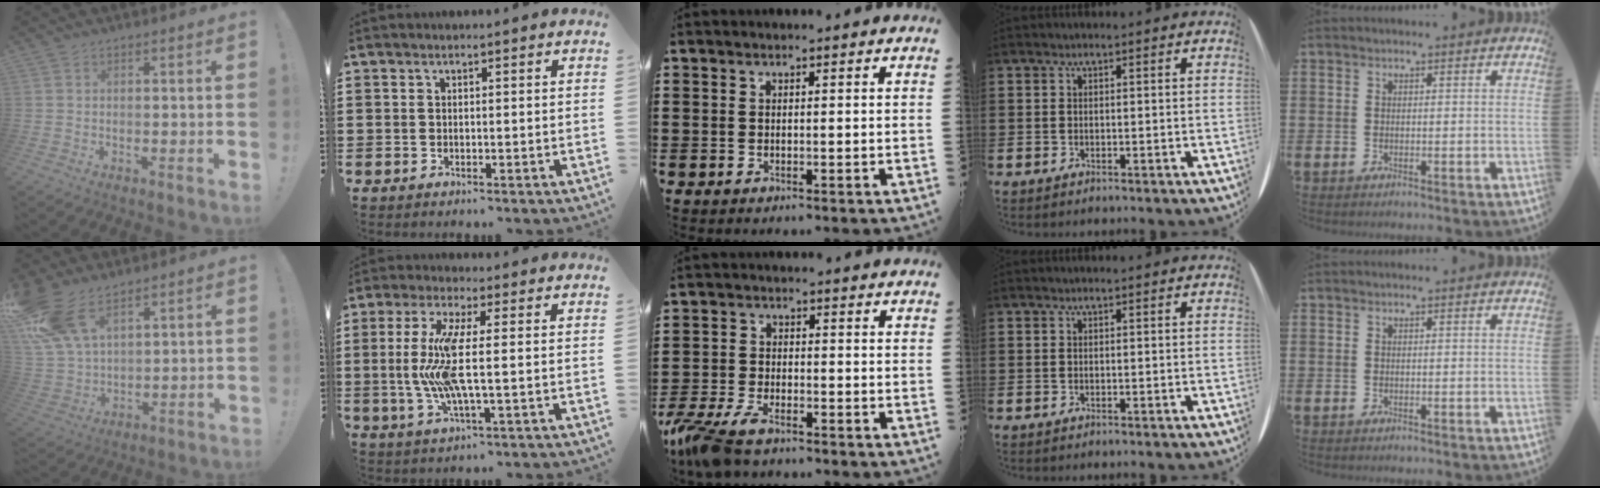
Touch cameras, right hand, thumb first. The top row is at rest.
{"thumb": {"total": 15.7, "force": [10.4, 7.9, 8.6], "torque": [-0.174, -0.045, 0.199]}, "index": {"total": 9.7, "force": [-0.2, 1.6, 9.5], "torque": [-0.220, -0.025, -0.015]}, "middle": {"total": 5.7, "force": [-4.4, 1.5, 3.3], "torque": [-0.097, -0.011, -0.094]}}